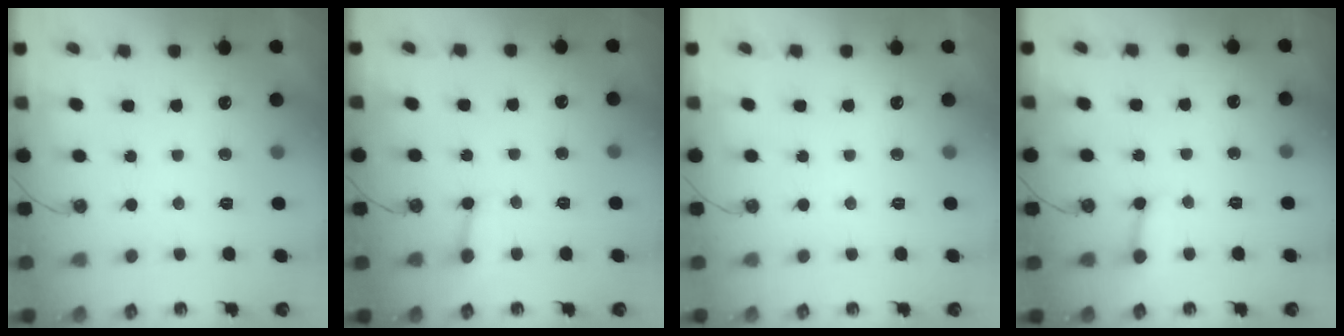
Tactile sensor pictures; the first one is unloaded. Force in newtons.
{"total": 2.5, "press": 2.5, "slide": 0.2}
{"total": 0.0}
{"total": 2.9, "press": 2.9, "slide": 0.4}